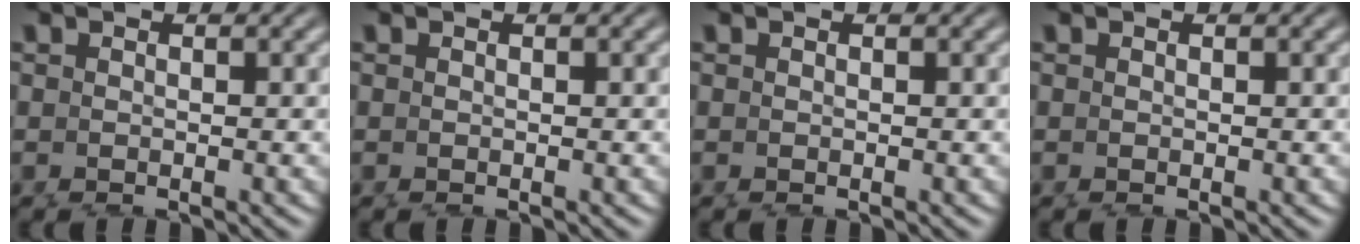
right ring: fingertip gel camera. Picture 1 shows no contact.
{"total": 0.0}
{"total": 0.0}
{"total": 0.0}